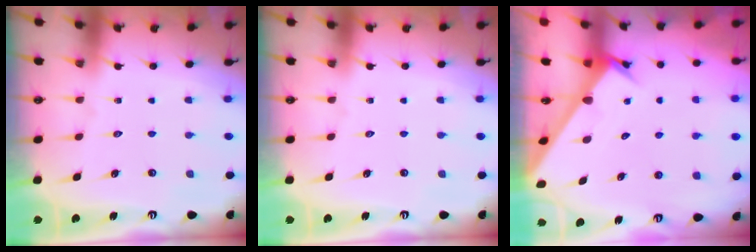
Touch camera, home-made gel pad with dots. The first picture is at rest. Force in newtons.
{"total": 0.0}
{"total": 2.9, "press": 2.9, "slide": 0.1}